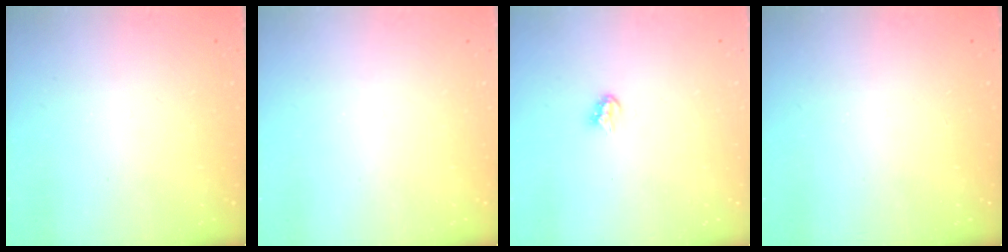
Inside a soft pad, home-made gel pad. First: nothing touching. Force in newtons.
{"total": 0.0}
{"total": 3.4, "press": 3.4, "slide": 0.3}
{"total": 1.7, "press": 1.7, "slide": 0.2}